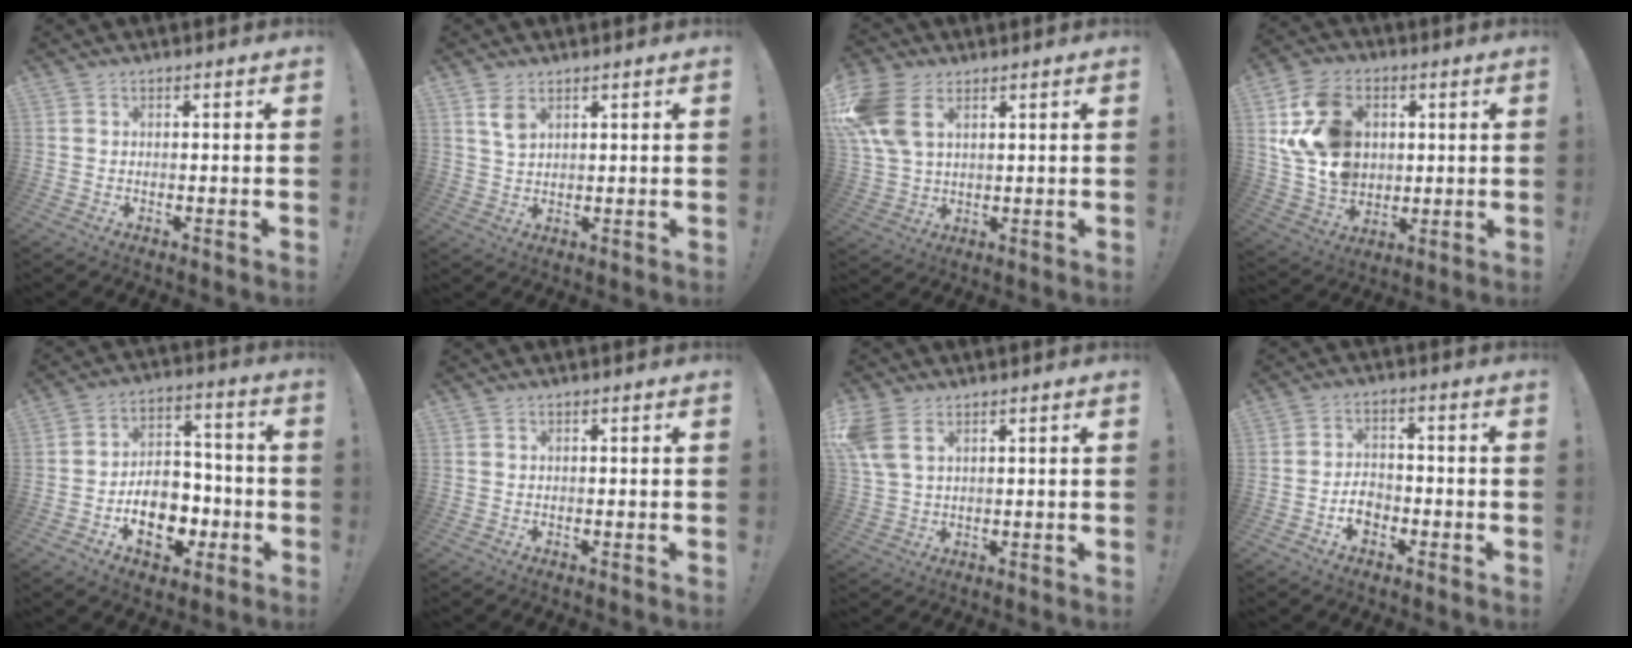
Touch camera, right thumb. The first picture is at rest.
{"total": 4.2, "force": [2.4, 2.1, 2.8], "torque": [-0.040, -0.014, 0.040]}
{"total": 12.6, "force": [5.0, 7.9, 8.5], "torque": [-0.178, -0.010, 0.098]}
{"total": 18.5, "force": [4.4, 14.3, 10.8], "torque": [-0.203, -0.012, 0.090]}
{"total": 14.7, "force": [-5.8, 10.0, 9.0], "torque": [-0.136, 0.043, -0.089]}
{"total": 0.0}
{"total": 7.2, "force": [3.5, 3.9, 4.9], "torque": [-0.108, -0.010, 0.071]}
{"total": 5.6, "force": [-2.8, 3.7, 3.1], "torque": [-0.050, 0.011, -0.049]}